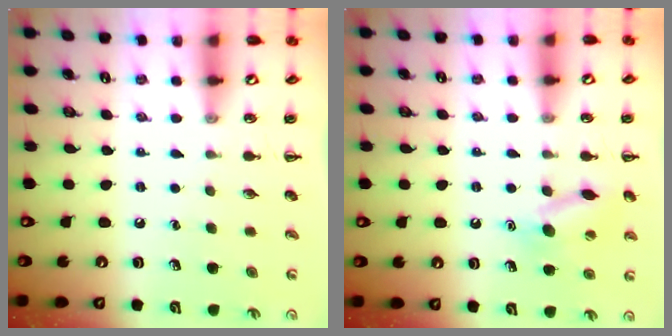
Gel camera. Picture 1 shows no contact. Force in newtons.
{"total": 11.0, "press": 10.9, "slide": 1.5}